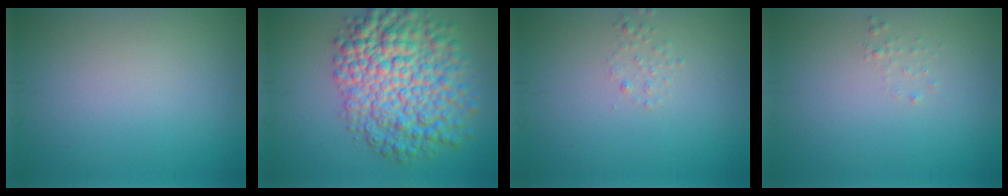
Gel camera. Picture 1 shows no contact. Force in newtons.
{"total": 9.7, "press": 9.6, "slide": 0.3}
{"total": 0.8, "press": 0.8, "slide": 0.1}
{"total": 0.5, "press": 0.5, "slide": 0.1}